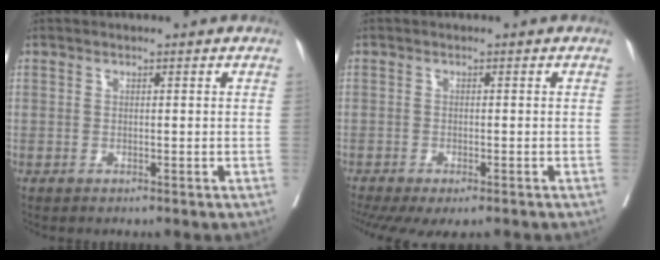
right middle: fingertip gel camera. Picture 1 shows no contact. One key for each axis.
{"total": 9.3, "fx": -7.1, "fy": 2.9, "fz": 5.2, "tx": -0.093, "ty": -0.007, "tz": -0.103}